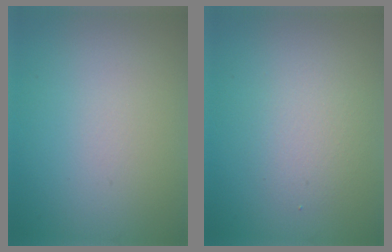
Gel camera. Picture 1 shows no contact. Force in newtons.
{"total": 2.3, "press": 2.3, "slide": 0.1}